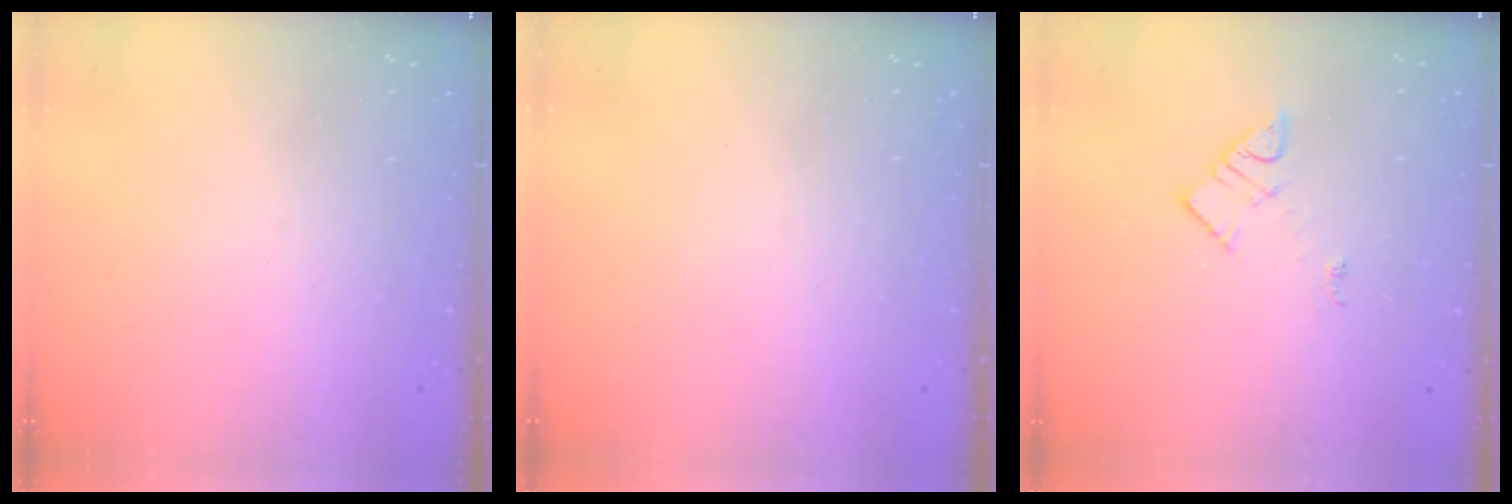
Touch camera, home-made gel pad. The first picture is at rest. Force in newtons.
{"total": 0.0}
{"total": 6.2, "press": 6.2, "slide": 0.1}